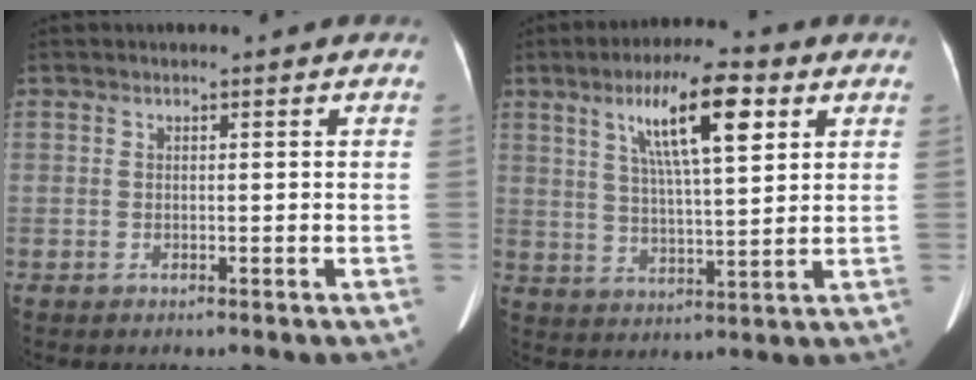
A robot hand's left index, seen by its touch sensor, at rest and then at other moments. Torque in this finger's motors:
{"motor_torque": [1.08, -1.06, 0.52, 0.10]}